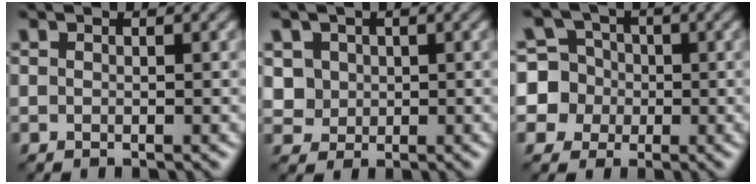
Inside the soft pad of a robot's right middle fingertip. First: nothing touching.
{"total": 3.7, "force": [1.0, 3.3, 1.4], "torque": [-0.025, 0.013, 0.022]}
{"total": 5.4, "force": [-0.5, 5.2, 0.9], "torque": [-0.013, 0.032, -0.026]}